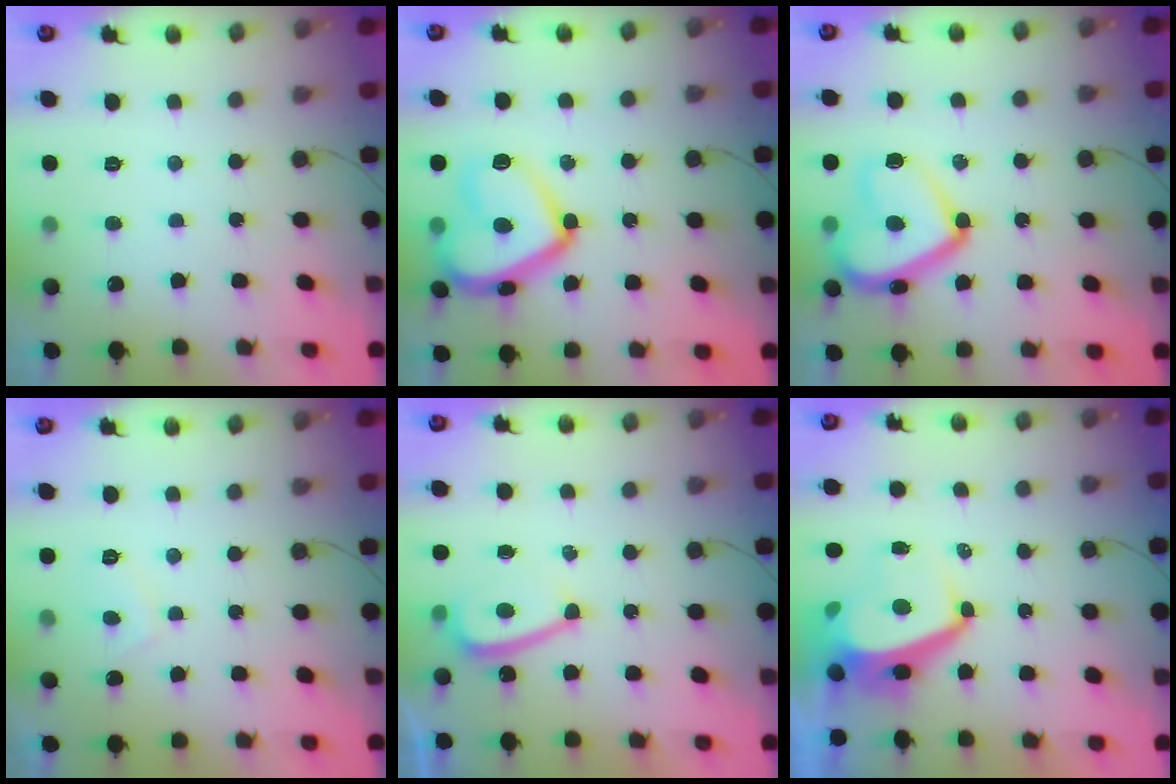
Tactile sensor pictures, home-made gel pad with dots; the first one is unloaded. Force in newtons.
{"total": 18.2, "press": 18.2, "slide": 1.3}
{"total": 16.6, "press": 16.5, "slide": 1.4}
{"total": 1.5, "press": 1.3, "slide": 0.7}
{"total": 6.6, "press": 6.2, "slide": 2.2}
{"total": 6.4, "press": 6.4, "slide": 0.6}